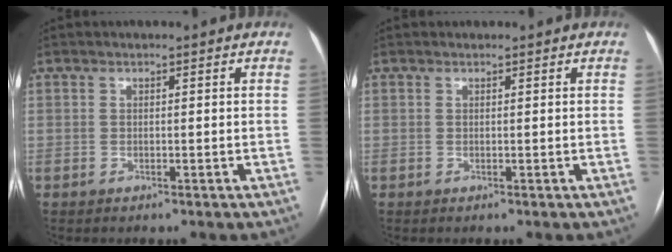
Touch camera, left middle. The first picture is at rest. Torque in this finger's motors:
{"motor_torque": [-0.23, -0.04, 0.00, -0.01]}